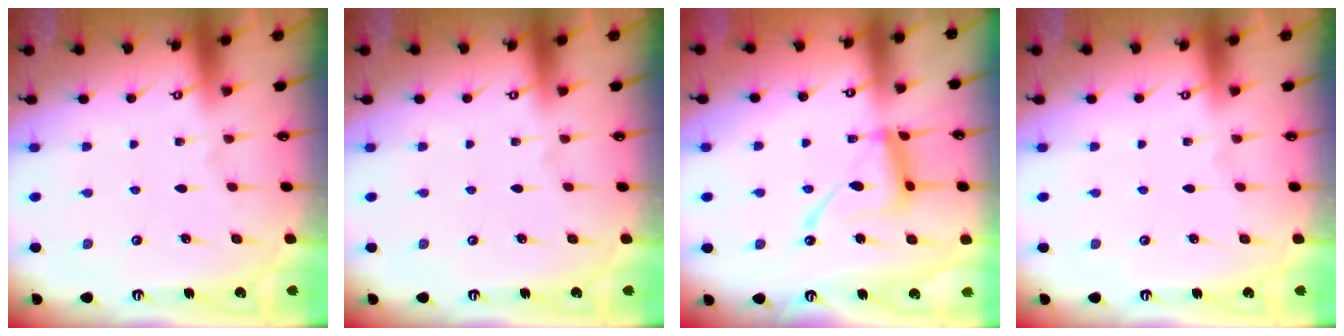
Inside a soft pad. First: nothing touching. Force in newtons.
{"total": 0.0}
{"total": 13.8, "press": 13.7, "slide": 1.2}
{"total": 0.0}